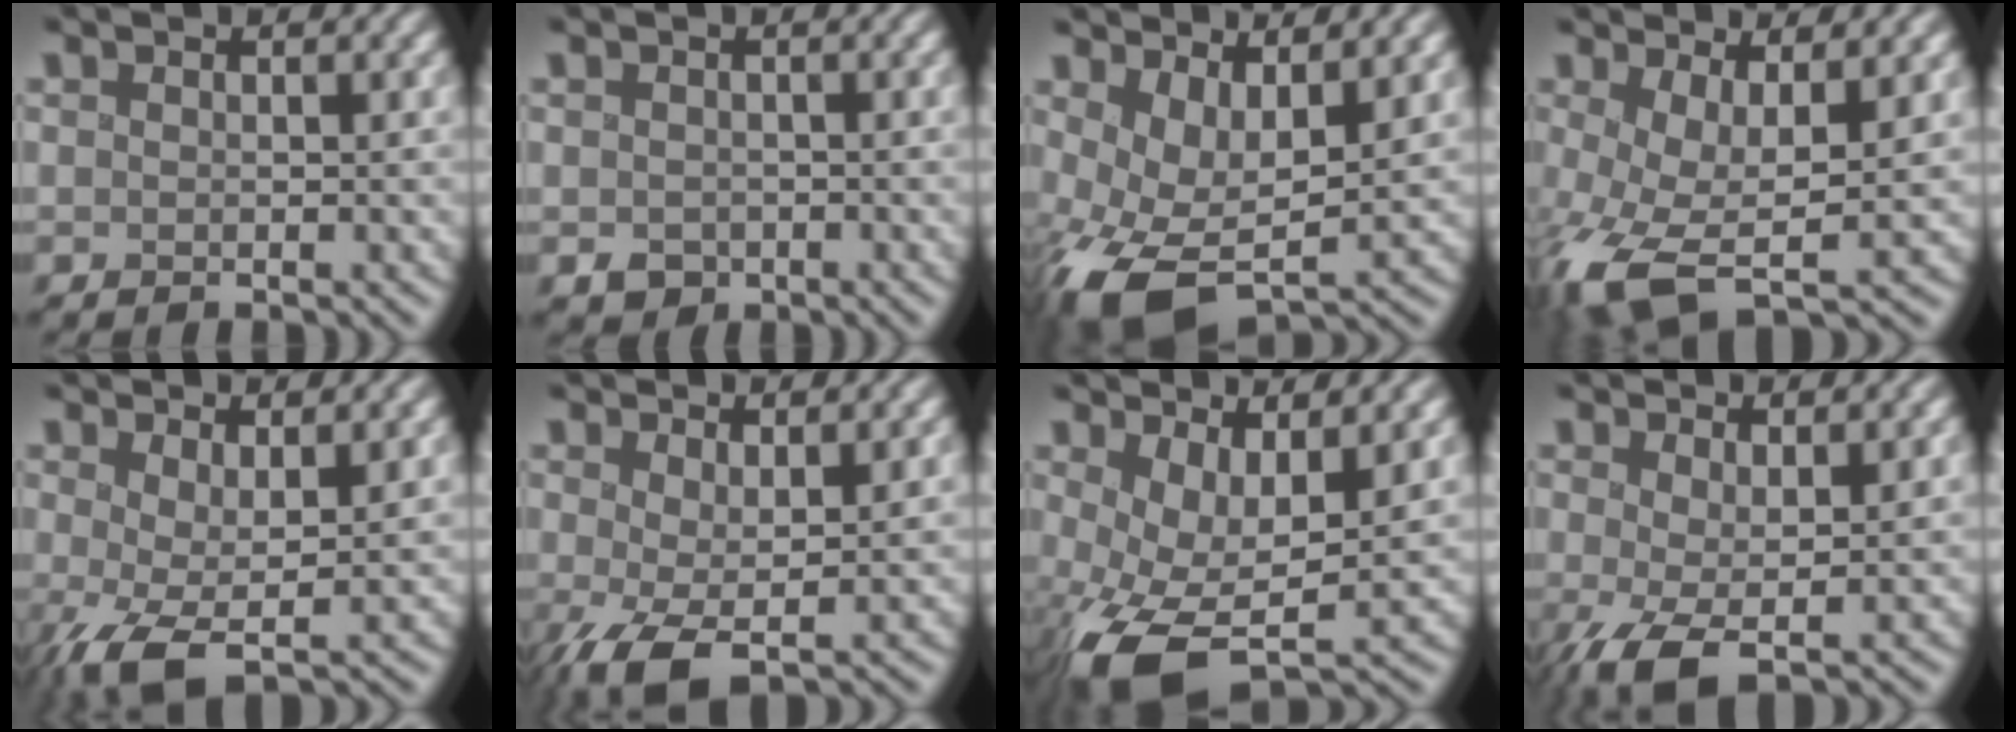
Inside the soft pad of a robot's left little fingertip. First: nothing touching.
{"total": 1.3, "force": [-0.5, 1.1, 0.4], "torque": [-0.007, -0.003, -0.008]}
{"total": 9.7, "force": [-1.5, 5.6, 7.8], "torque": [-0.162, -0.037, -0.014]}
{"total": 8.5, "force": [-2.0, 4.1, 7.2], "torque": [-0.154, -0.023, -0.034]}
{"total": 4.9, "force": [-0.6, 2.1, 4.4], "torque": [-0.086, -0.004, -0.016]}
{"total": 4.8, "force": [-0.7, 2.0, 4.3], "torque": [-0.086, -0.004, -0.016]}
{"total": 9.3, "force": [-2.0, 4.9, 7.7], "torque": [-0.160, -0.032, -0.023]}
{"total": 4.4, "force": [-0.7, 1.7, 3.9], "torque": [-0.079, -0.004, -0.018]}